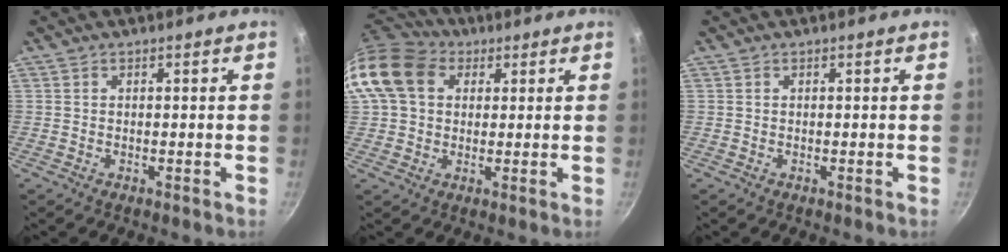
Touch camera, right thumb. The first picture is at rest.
{"total": 13.9, "force": [3.9, 10.8, 7.9], "torque": [-0.142, 0.021, 0.056]}
{"total": 0.0}